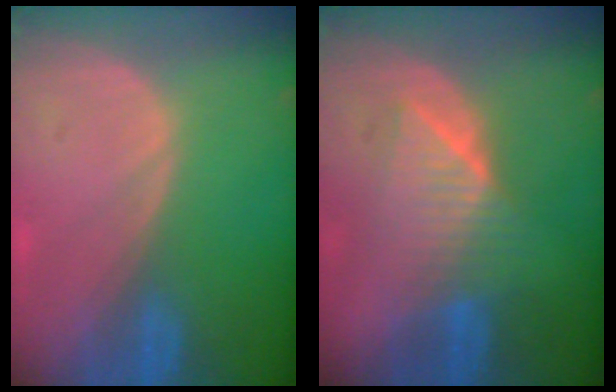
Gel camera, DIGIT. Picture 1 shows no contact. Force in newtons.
{"total": 6.5, "press": 6.4, "slide": 0.9}